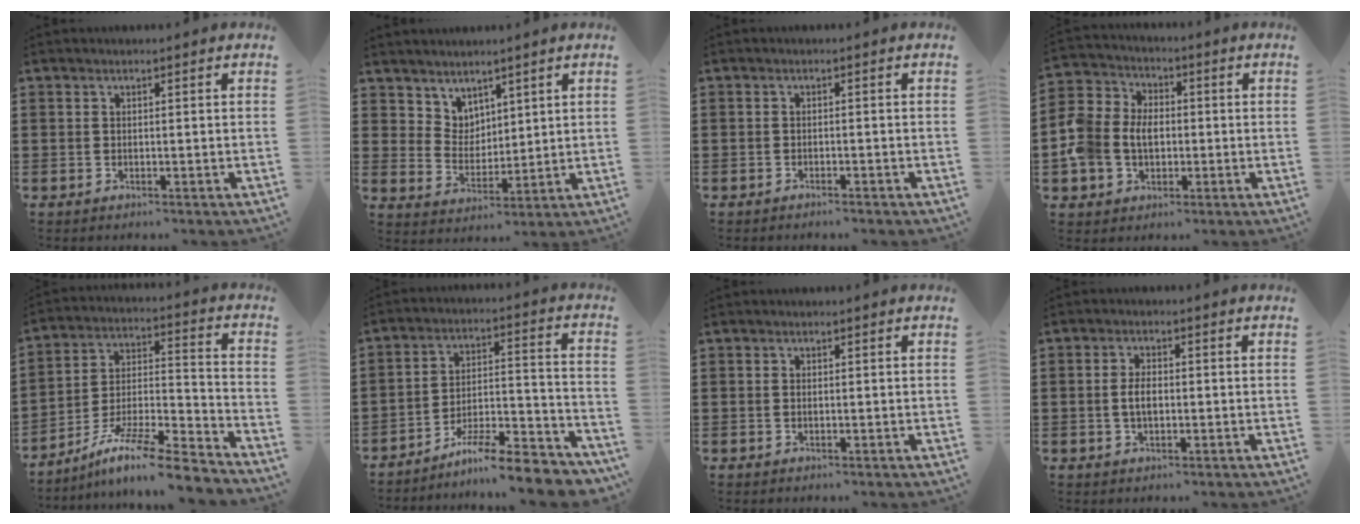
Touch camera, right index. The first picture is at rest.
{"total": 4.6, "force": [3.7, 2.8, -0.3], "torque": [-0.016, -0.006, 0.070]}
{"total": 0.9, "force": [-0.9, 0.1, 0.2], "torque": [-0.007, 0.000, -0.018]}
{"total": 8.0, "force": [-1.2, 6.7, 4.2], "torque": [-0.124, 0.009, -0.026]}
{"total": 10.9, "force": [-8.8, 1.4, 6.3], "torque": [-0.104, 0.017, -0.172]}
{"total": 9.1, "force": [-8.2, 0.6, 4.1], "torque": [-0.058, 0.015, -0.157]}
{"total": 0.5, "force": [0.0, 0.2, 0.4], "torque": [-0.010, 0.000, 0.000]}
{"total": 3.2, "force": [-0.3, 1.5, 2.8], "torque": [-0.060, 0.002, -0.008]}